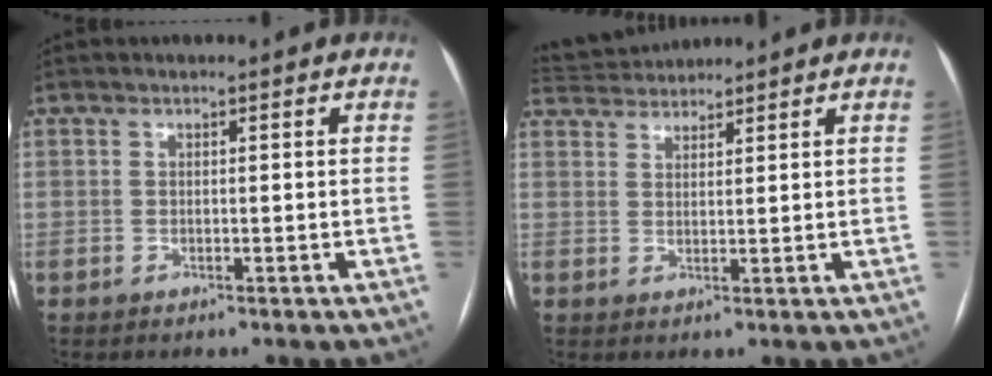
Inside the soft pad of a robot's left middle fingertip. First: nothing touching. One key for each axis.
{"total": 5.3, "fx": 5.2, "fy": 0.6, "fz": 0.6, "tx": -0.015, "ty": 0.032, "tz": 0.094}